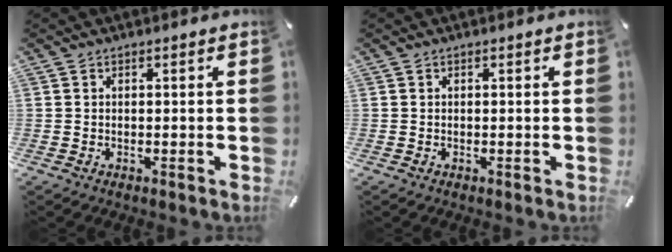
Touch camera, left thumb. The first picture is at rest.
{"total": 0.0}